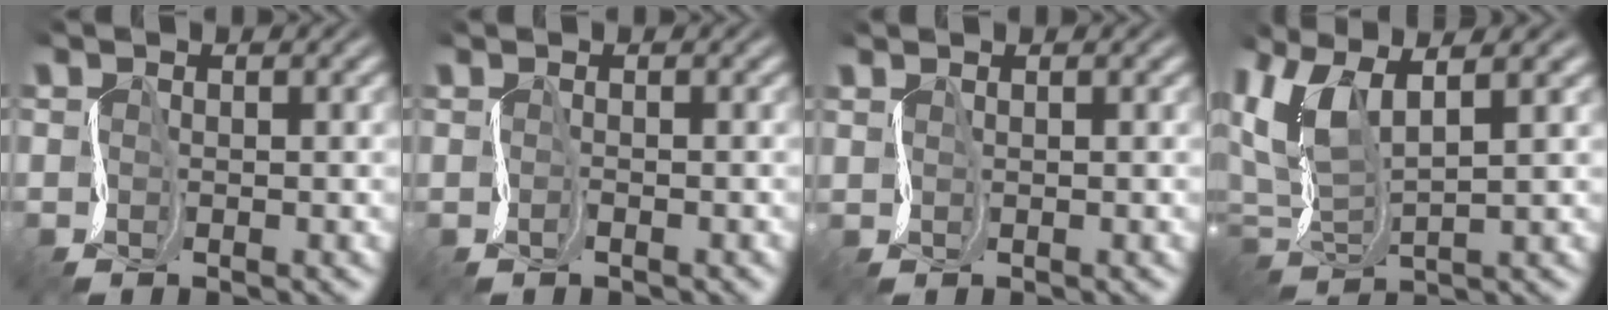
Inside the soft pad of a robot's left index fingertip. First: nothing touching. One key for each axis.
{"total": 0.7, "fx": -0.1, "fy": -0.2, "fz": -0.7, "tx": 0.007, "ty": -0.001, "tz": -0.005}
{"total": 1.0, "fx": 1.0, "fy": 0.1, "fz": -0.3, "tx": 0.010, "ty": -0.001, "tz": 0.020}
{"total": 5.9, "fx": 3.8, "fy": 2.4, "fz": 3.9, "tx": -0.116, "ty": 0.010, "tz": 0.074}